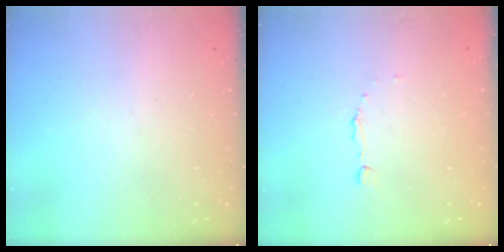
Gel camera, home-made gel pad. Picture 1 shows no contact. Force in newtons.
{"total": 1.7, "press": 1.7, "slide": 0.2}